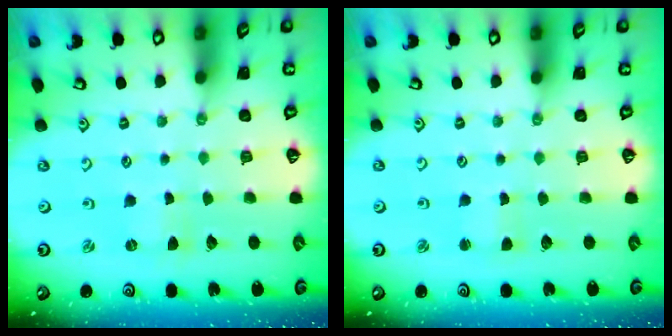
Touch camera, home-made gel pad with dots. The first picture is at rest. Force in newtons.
{"total": 2.3, "press": 2.3, "slide": 0.4}